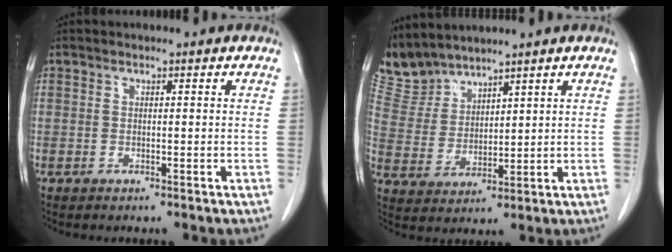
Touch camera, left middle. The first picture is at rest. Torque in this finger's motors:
{"motor_torque": [0.13, -0.22, -0.01, 0.00]}